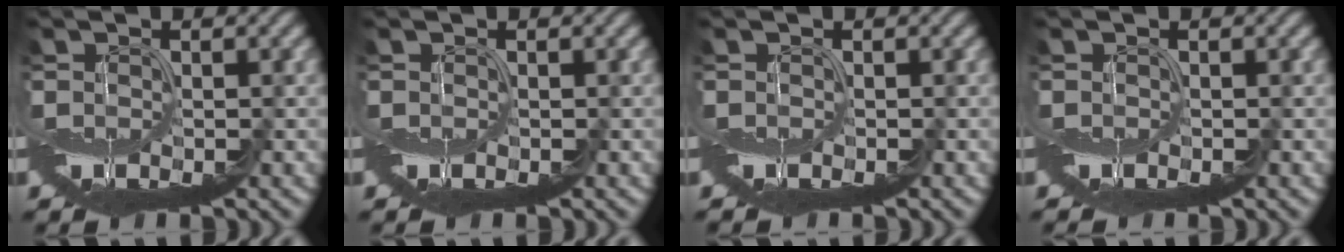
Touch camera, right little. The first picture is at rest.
{"total": 0.0}
{"total": 0.7, "force": [-0.6, -0.1, -0.3], "torque": [0.007, 0.002, -0.008]}
{"total": 0.7, "force": [-0.7, -0.2, -0.2], "torque": [0.004, 0.001, -0.009]}